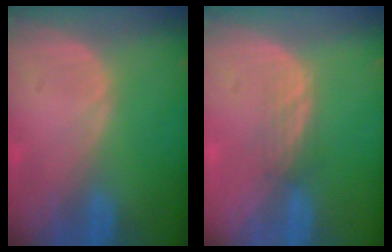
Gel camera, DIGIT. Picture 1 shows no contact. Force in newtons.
{"total": 2.2, "press": 2.2, "slide": 0.4}